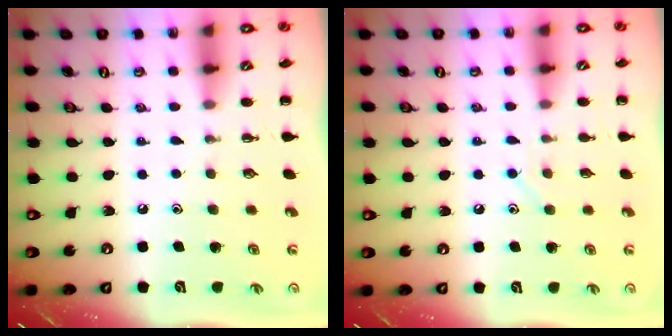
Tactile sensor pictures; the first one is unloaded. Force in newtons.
{"total": 5.6, "press": 5.5, "slide": 1.1}